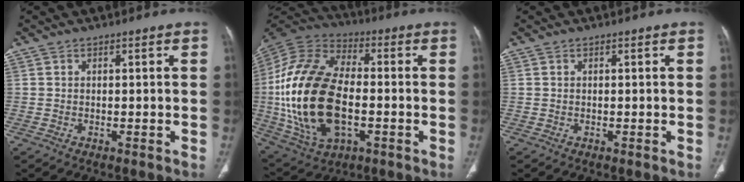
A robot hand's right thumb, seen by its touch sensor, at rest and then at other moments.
{"total": 26.2, "force": [-2.8, 14.7, 21.5], "torque": [-0.444, 0.006, -0.042]}
{"total": 0.0}